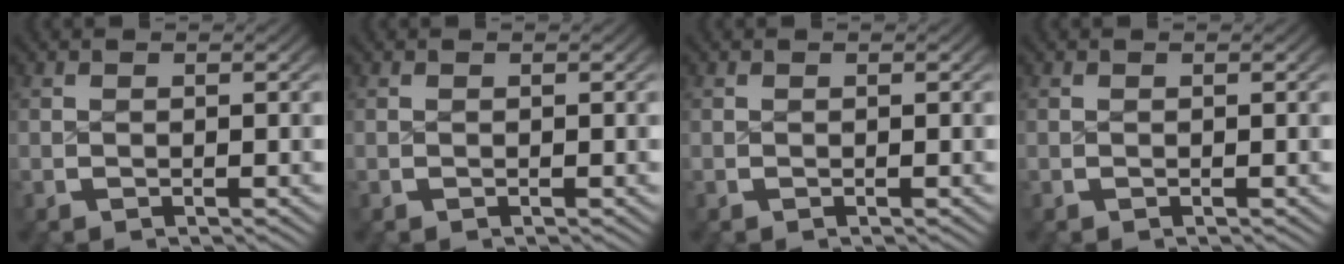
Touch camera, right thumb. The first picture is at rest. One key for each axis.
{"total": 0.0}
{"total": 0.0}
{"total": 0.0}